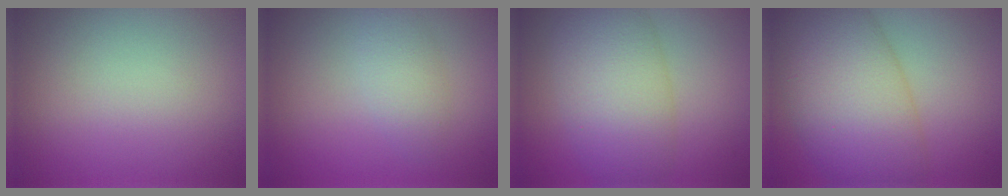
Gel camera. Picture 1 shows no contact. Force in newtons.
{"total": 2.2, "press": 2.2, "slide": 0.0}
{"total": 7.8, "press": 7.8, "slide": 0.3}
{"total": 10.5, "press": 10.5, "slide": 0.3}